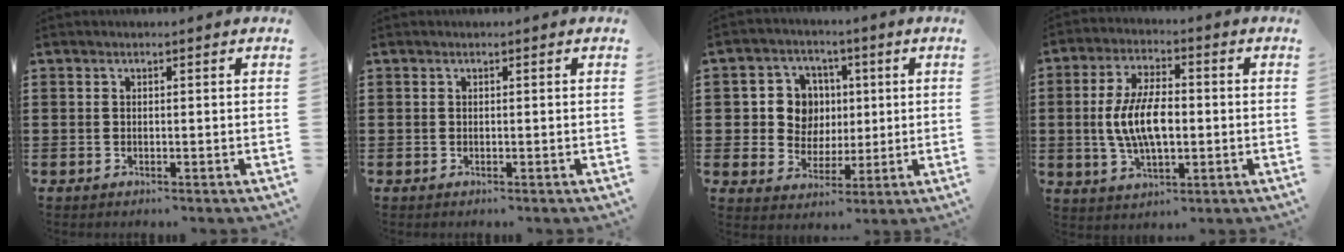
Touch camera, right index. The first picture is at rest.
{"total": 0.0}
{"total": 7.8, "force": [1.0, 7.1, 3.0], "torque": [-0.082, 0.018, 0.020]}
{"total": 8.8, "force": [-0.5, 4.0, 7.8], "torque": [-0.168, 0.000, -0.013]}